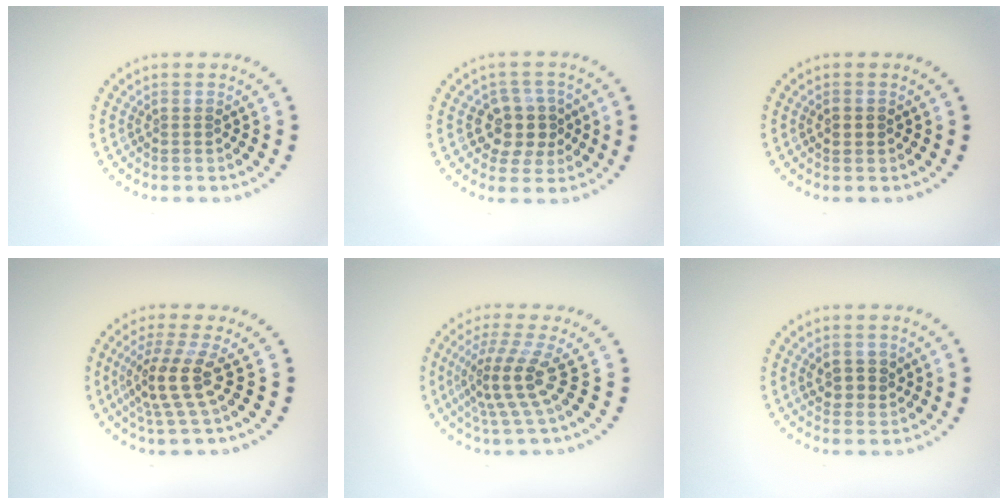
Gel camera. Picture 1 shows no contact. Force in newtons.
{"total": 4.0, "press": 3.7, "slide": 1.5}
{"total": 1.4, "press": 1.4, "slide": 0.1}
{"total": 3.9, "press": 2.9, "slide": 2.6}
{"total": 4.0, "press": 2.8, "slide": 2.9}
{"total": 2.3, "press": 2.2, "slide": 0.7}